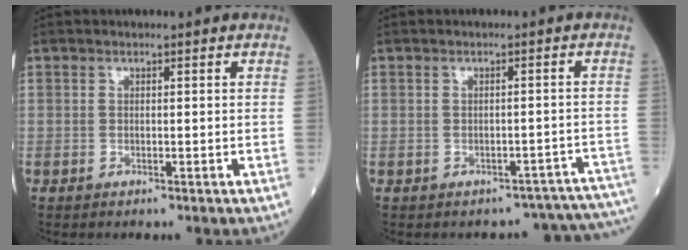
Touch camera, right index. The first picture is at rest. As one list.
[{"total": 9.5, "force": [-9.2, 2.6, 0.6], "torque": [0.020, 0.042, -0.090]}]